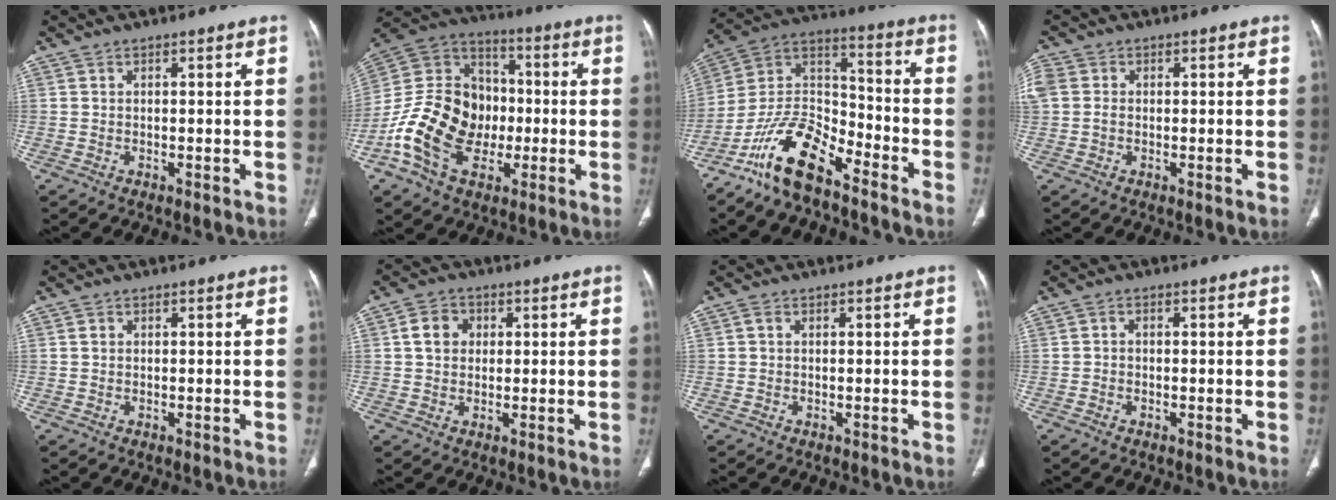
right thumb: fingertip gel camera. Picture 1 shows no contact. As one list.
[{"total": 19.6, "force": [-5.1, 14.7, 11.9], "torque": [-0.191, 0.043, -0.091]}, {"total": 14.2, "force": [-10.3, 5.3, 8.2], "torque": [-0.140, 0.080, -0.202]}, {"total": 4.4, "force": [0.0, 3.3, 2.8], "torque": [-0.078, 0.011, 0.002]}, {"total": 0.5, "force": [0.1, 0.5, 0.2], "torque": [0.002, 0.002, 0.000]}, {"total": 5.1, "force": [1.0, 4.2, 2.6], "torque": [-0.028, 0.007, 0.012]}, {"total": 0.6, "force": [0.0, 0.4, 0.4], "torque": [-0.008, 0.000, -0.001]}, {"total": 0.7, "force": [-0.2, 0.6, 0.4], "torque": [-0.003, 0.002, -0.007]}]